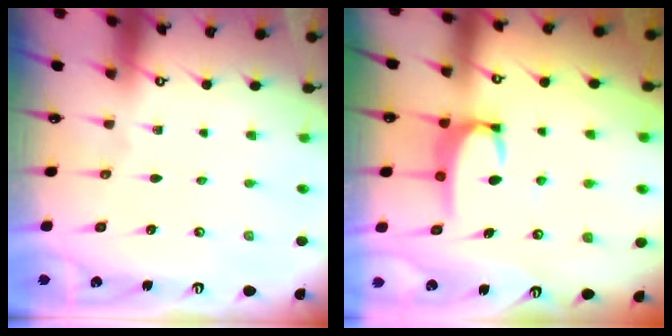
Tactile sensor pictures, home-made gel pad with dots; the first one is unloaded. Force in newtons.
{"total": 3.5, "press": 3.4, "slide": 0.5}